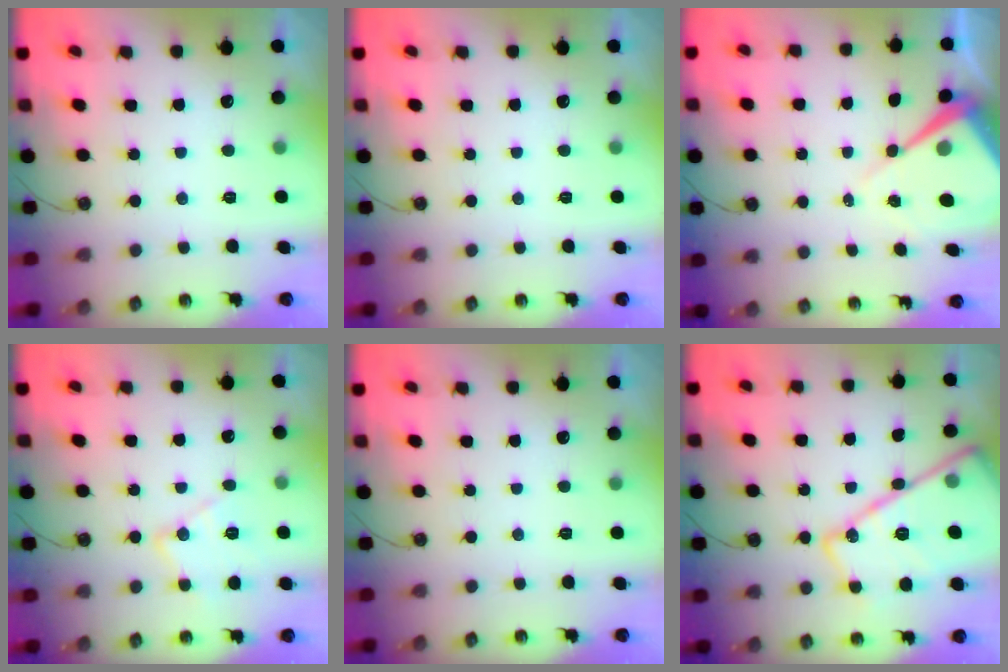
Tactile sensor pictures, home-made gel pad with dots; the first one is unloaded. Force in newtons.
{"total": 0.0}
{"total": 9.4, "press": 9.4, "slide": 0.7}
{"total": 11.7, "press": 11.7, "slide": 0.7}
{"total": 0.0}
{"total": 23.1, "press": 23.0, "slide": 2.5}